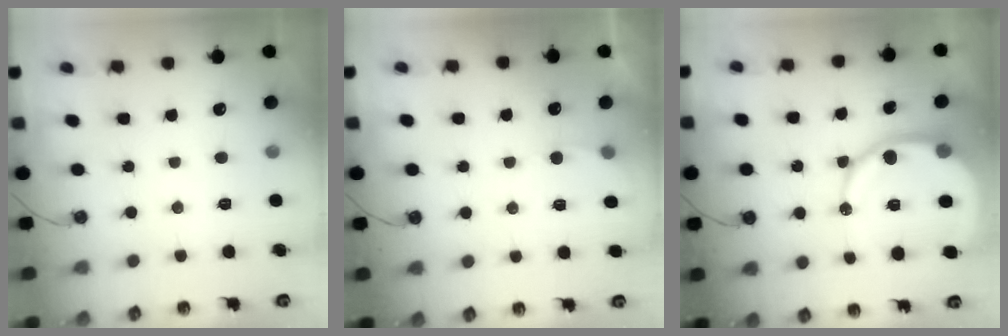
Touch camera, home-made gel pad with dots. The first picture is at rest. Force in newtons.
{"total": 3.6, "press": 3.6, "slide": 0.3}
{"total": 13.6, "press": 13.5, "slide": 1.8}